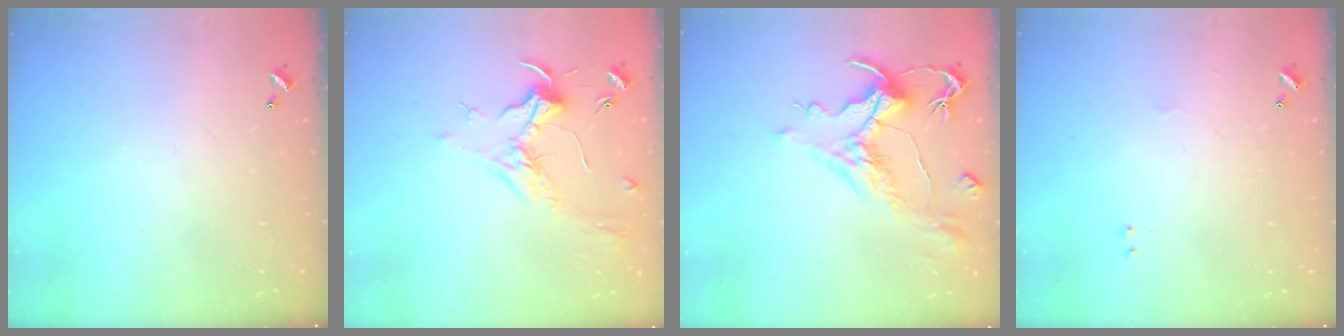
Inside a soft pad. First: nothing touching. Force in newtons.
{"total": 1.8, "press": 1.6, "slide": 0.9}
{"total": 1.6, "press": 0.7, "slide": 1.4}
{"total": 1.8, "press": 1.8, "slide": 0.6}